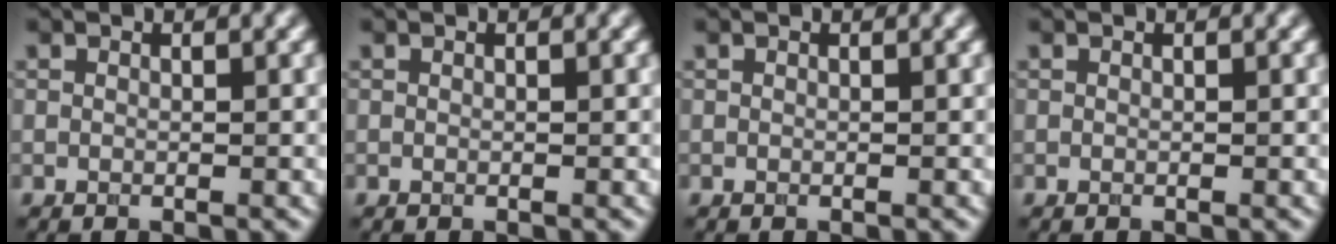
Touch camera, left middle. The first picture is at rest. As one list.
[{"total": 0.0}, {"total": 0.0}, {"total": 0.0}]